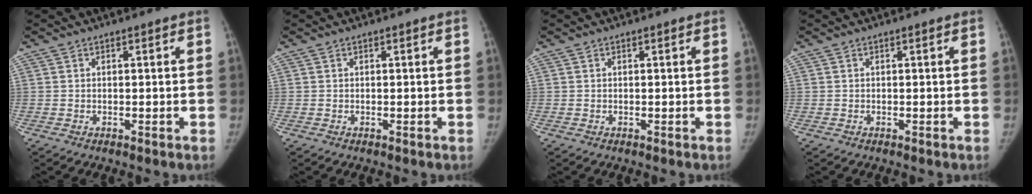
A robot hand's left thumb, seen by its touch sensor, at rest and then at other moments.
{"total": 0.0}
{"total": 0.0}
{"total": 0.0}